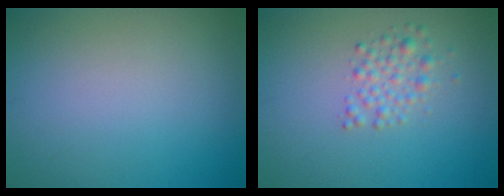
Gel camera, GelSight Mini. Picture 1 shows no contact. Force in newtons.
{"total": 2.0, "press": 2.0, "slide": 0.1}